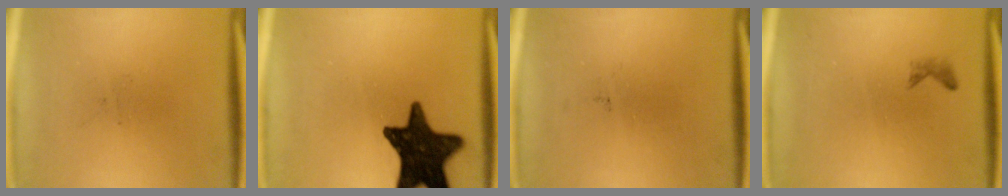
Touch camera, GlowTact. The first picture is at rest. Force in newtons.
{"total": 16.0}
{"total": 0.0}
{"total": 0.7}